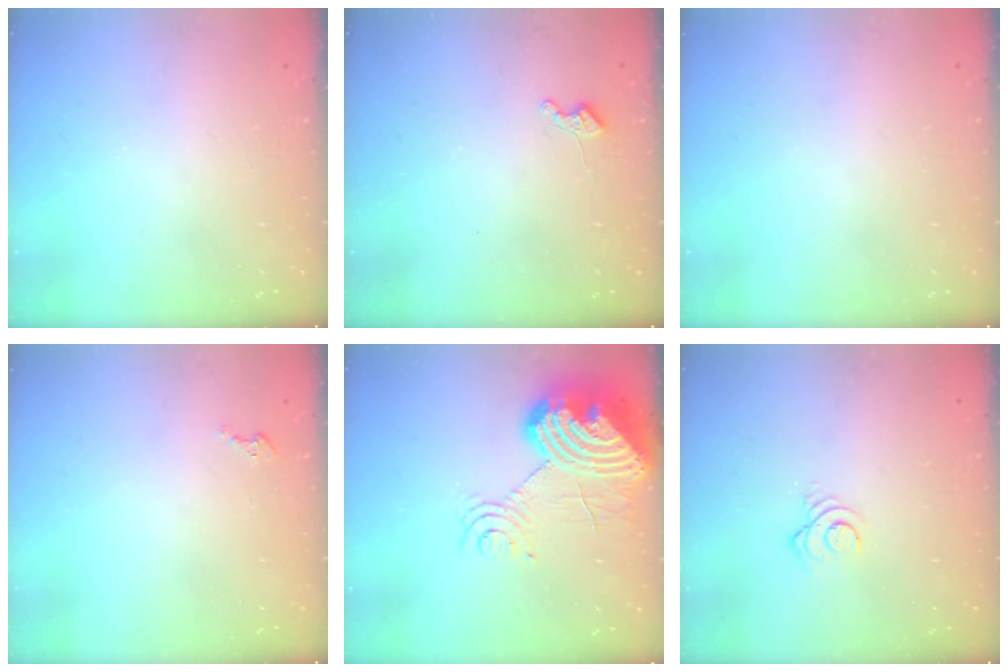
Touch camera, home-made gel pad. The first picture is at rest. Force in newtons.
{"total": 3.5, "press": 3.5, "slide": 0.5}
{"total": 0.0}
{"total": 1.6, "press": 1.6, "slide": 0.2}
{"total": 20.7, "press": 20.5, "slide": 2.7}
{"total": 3.8, "press": 3.8, "slide": 0.0}